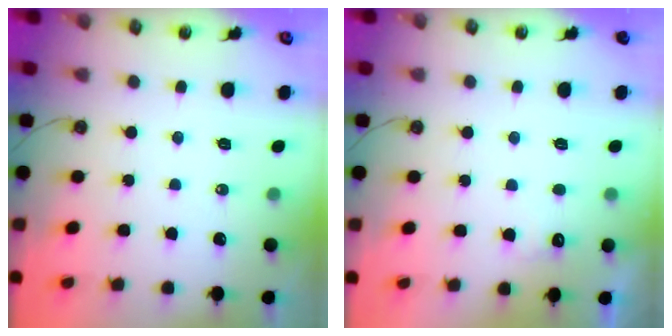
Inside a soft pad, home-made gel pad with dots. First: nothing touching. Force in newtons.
{"total": 5.1, "press": 5.1, "slide": 0.8}